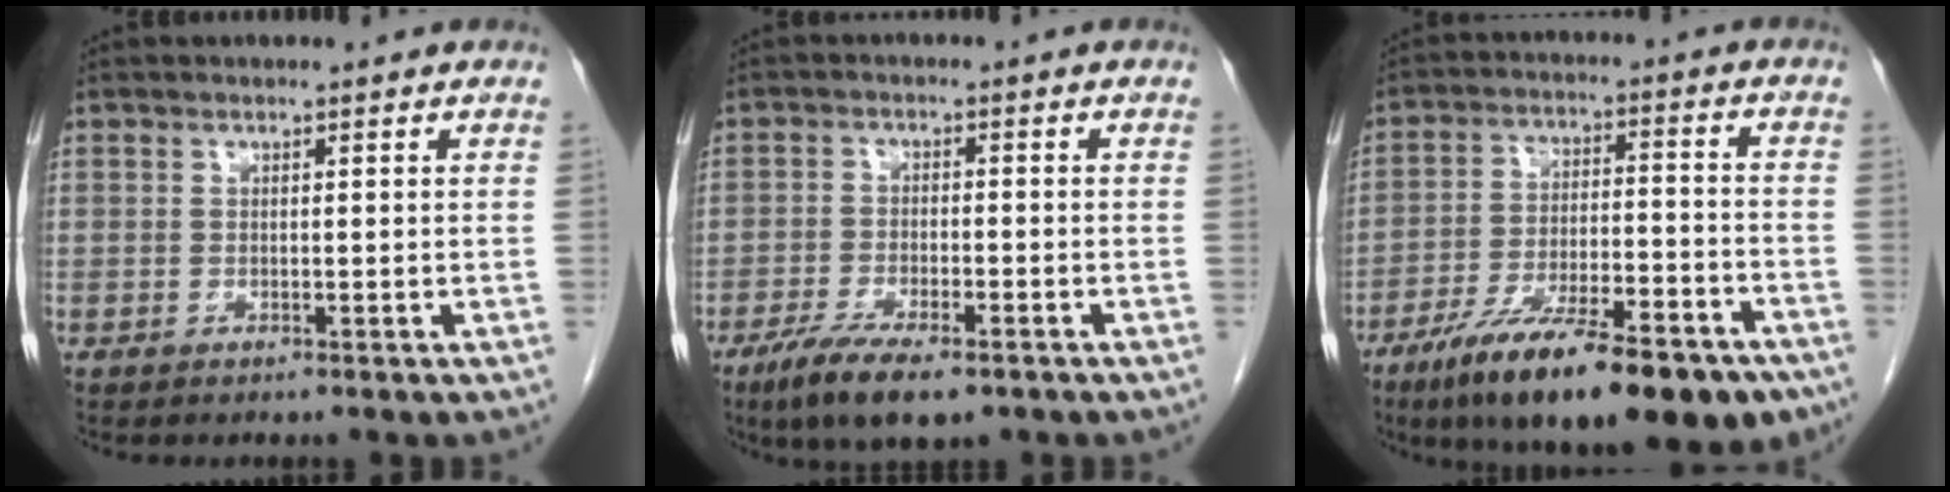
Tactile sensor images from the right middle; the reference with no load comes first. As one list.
[{"total": 8.6, "force": [-5.7, 2.2, 6.0], "torque": [-0.106, -0.017, -0.093]}, {"total": 21.2, "force": [-14.6, 5.1, 14.5], "torque": [-0.190, -0.010, -0.233]}]